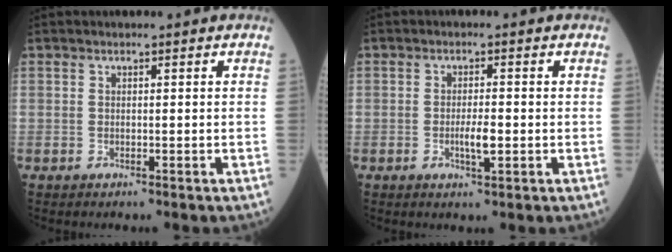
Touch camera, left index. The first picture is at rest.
{"total": 2.9, "force": [-0.6, 0.5, 2.8], "torque": [-0.054, -0.001, -0.009]}